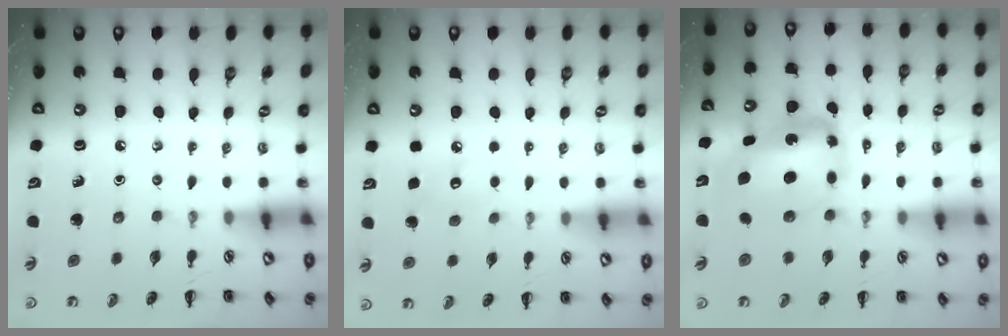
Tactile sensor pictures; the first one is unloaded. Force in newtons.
{"total": 5.6, "press": 5.4, "slide": 1.4}
{"total": 9.3, "press": 9.0, "slide": 2.4}